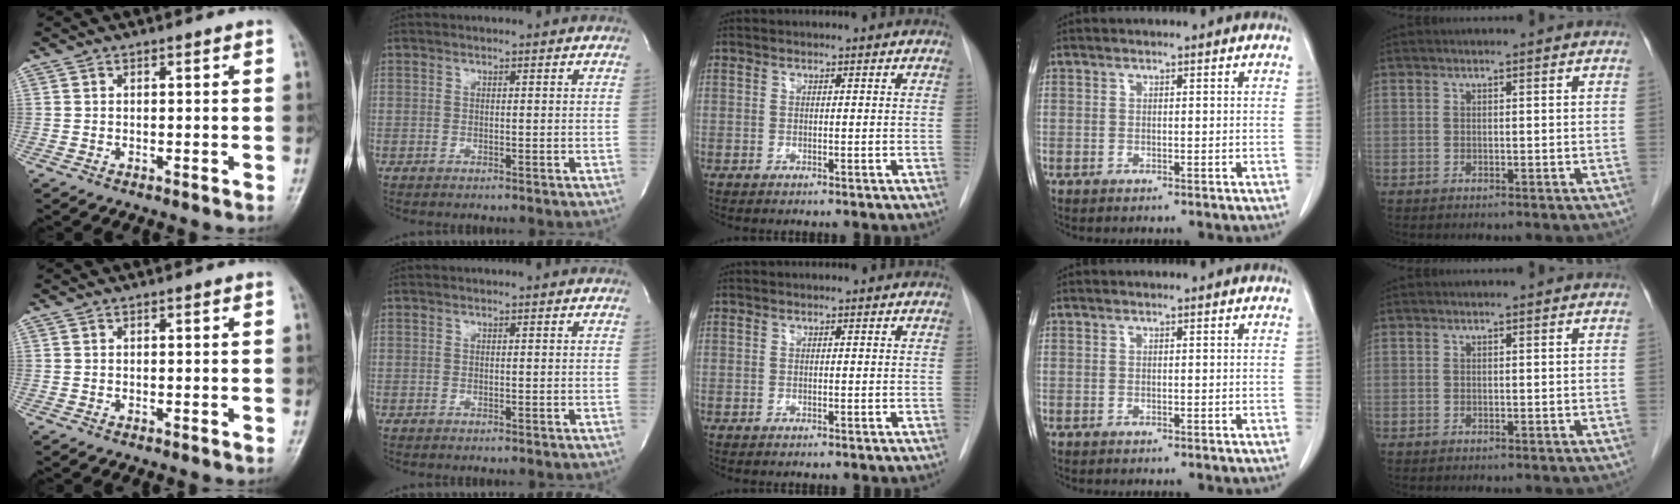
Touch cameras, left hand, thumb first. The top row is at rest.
{}